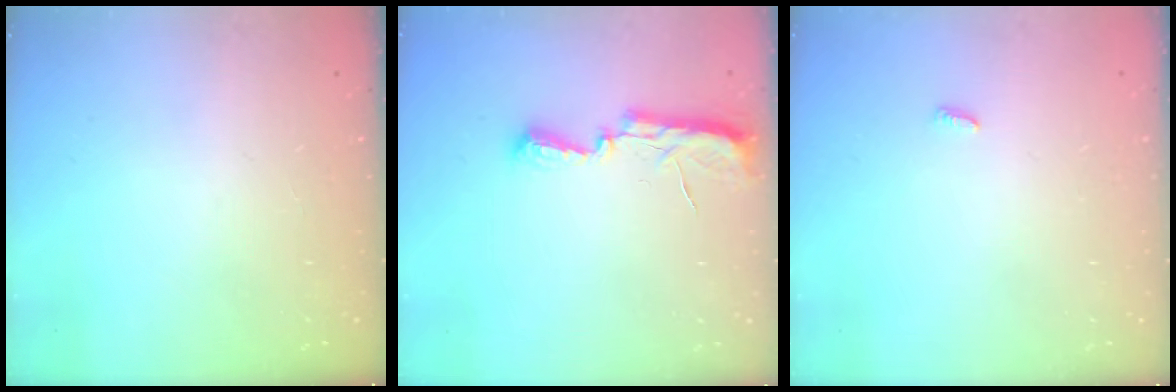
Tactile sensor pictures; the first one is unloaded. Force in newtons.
{"total": 7.2, "press": 7.2, "slide": 0.7}
{"total": 2.4, "press": 2.4, "slide": 0.2}